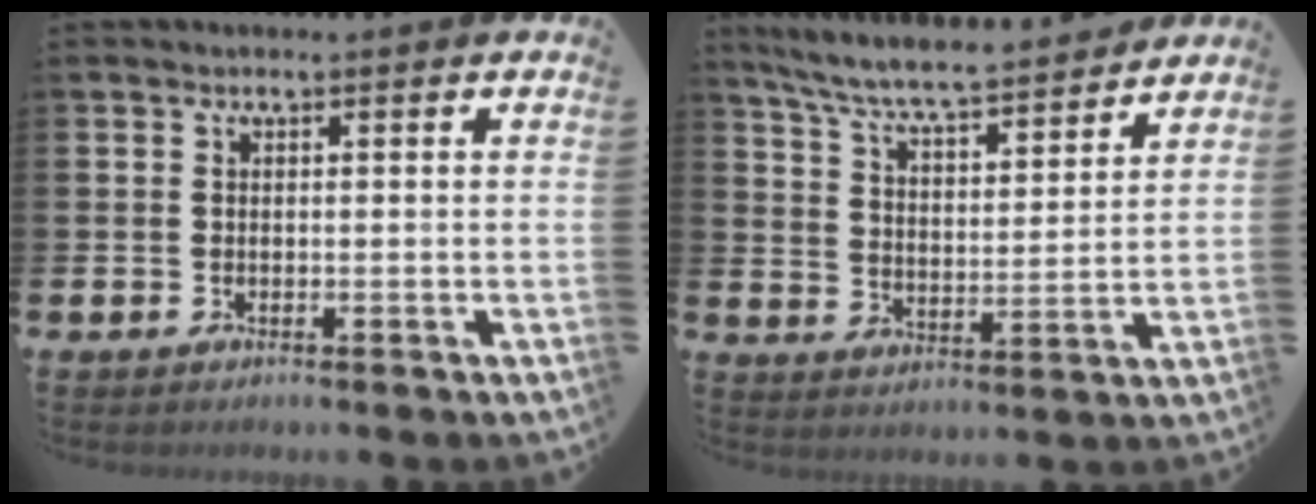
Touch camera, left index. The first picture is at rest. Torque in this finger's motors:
{"motor_torque": [0.99, -1.15, 0.59, 0.21]}